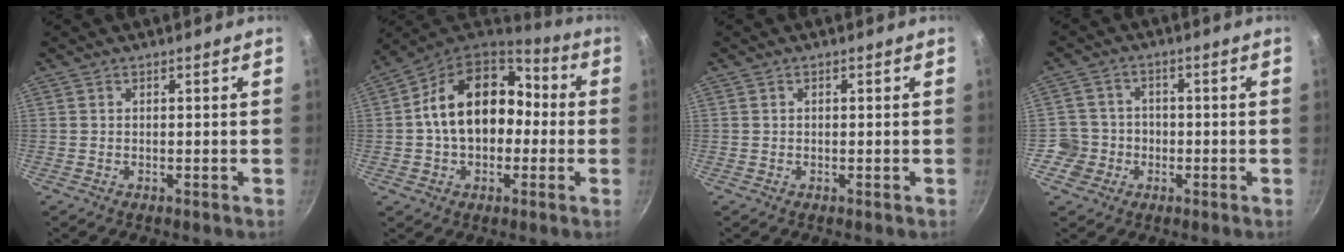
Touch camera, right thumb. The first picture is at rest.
{"total": 18.3, "force": [-0.1, 12.6, 13.3], "torque": [-0.181, 0.046, -0.010]}
{"total": 0.0}
{"total": 5.6, "force": [-1.8, 5.3, 0.0], "torque": [0.039, 0.018, -0.037]}